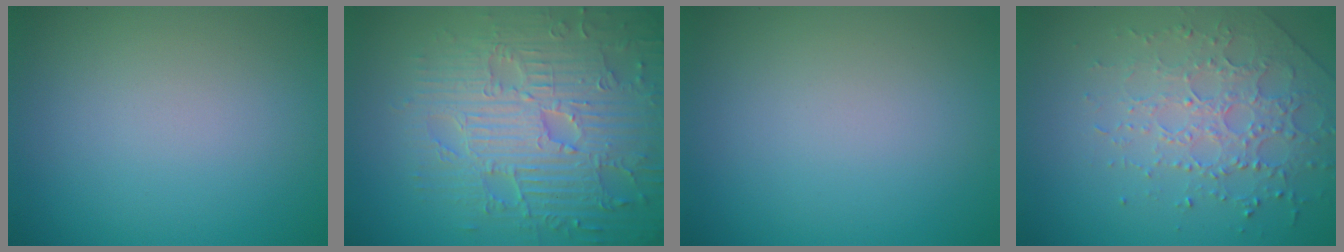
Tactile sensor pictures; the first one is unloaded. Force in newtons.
{"total": 8.7, "press": 6.4, "slide": 5.8}
{"total": 0.0}
{"total": 3.0, "press": 2.8, "slide": 1.1}